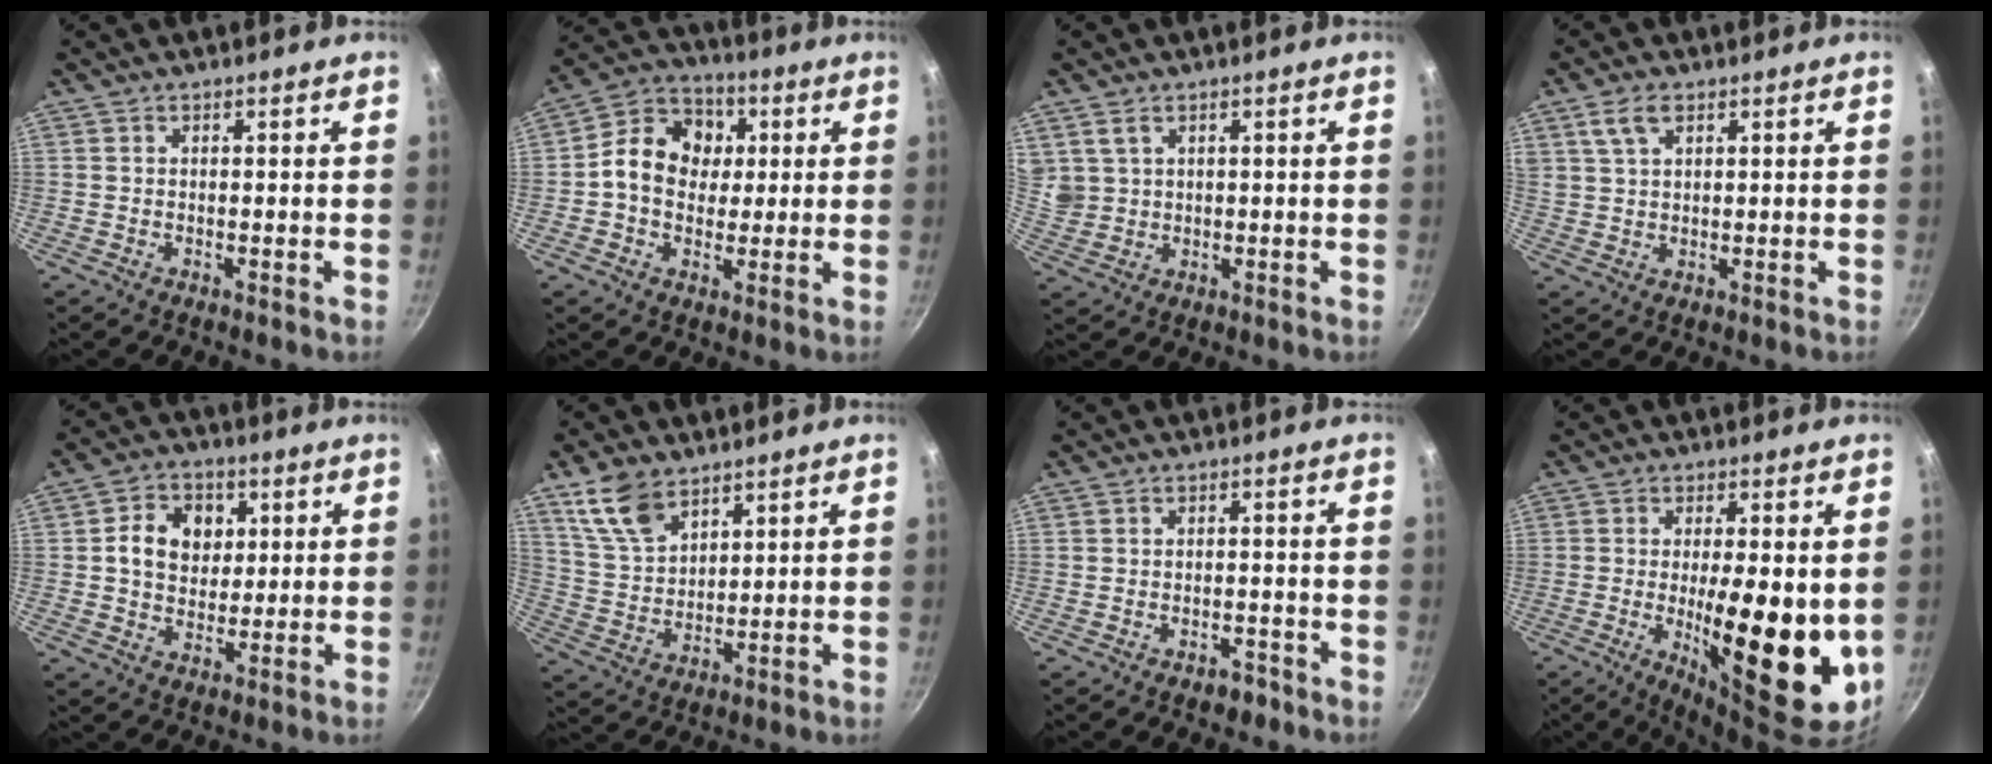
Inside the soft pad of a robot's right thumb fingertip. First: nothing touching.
{"total": 11.7, "force": [1.4, 9.6, 6.6], "torque": [-0.081, 0.017, 0.003]}
{"total": 4.3, "force": [2.3, 3.1, 1.9], "torque": [-0.024, -0.007, 0.054]}
{"total": 4.6, "force": [2.4, 2.5, 3.0], "torque": [-0.050, 0.000, 0.049]}
{"total": 9.2, "force": [2.0, 7.4, 5.0], "torque": [-0.057, 0.002, 0.025]}
{"total": 9.4, "force": [6.2, 5.0, 5.0], "torque": [-0.080, -0.023, 0.133]}
{"total": 2.6, "force": [-1.9, 1.4, 1.0], "torque": [-0.004, 0.024, -0.017]}
{"total": 16.6, "force": [-1.5, 5.2, 15.6], "torque": [-0.220, -0.011, -0.015]}